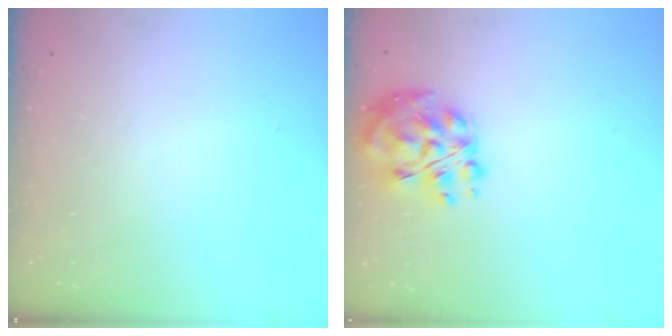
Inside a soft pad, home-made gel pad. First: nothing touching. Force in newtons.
{"total": 12.6, "press": 12.1, "slide": 3.3}